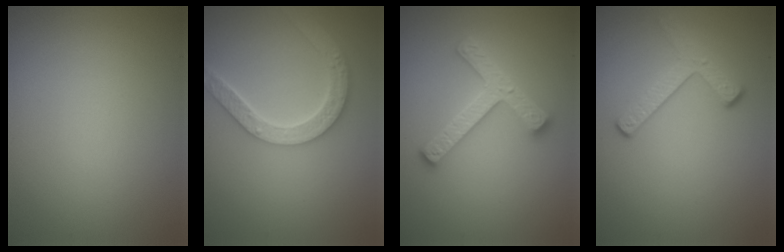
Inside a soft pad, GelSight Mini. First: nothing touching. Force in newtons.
{"total": 4.7, "press": 4.0, "slide": 2.6}
{"total": 4.6, "press": 4.6, "slide": 0.8}
{"total": 2.9, "press": 2.3, "slide": 1.7}